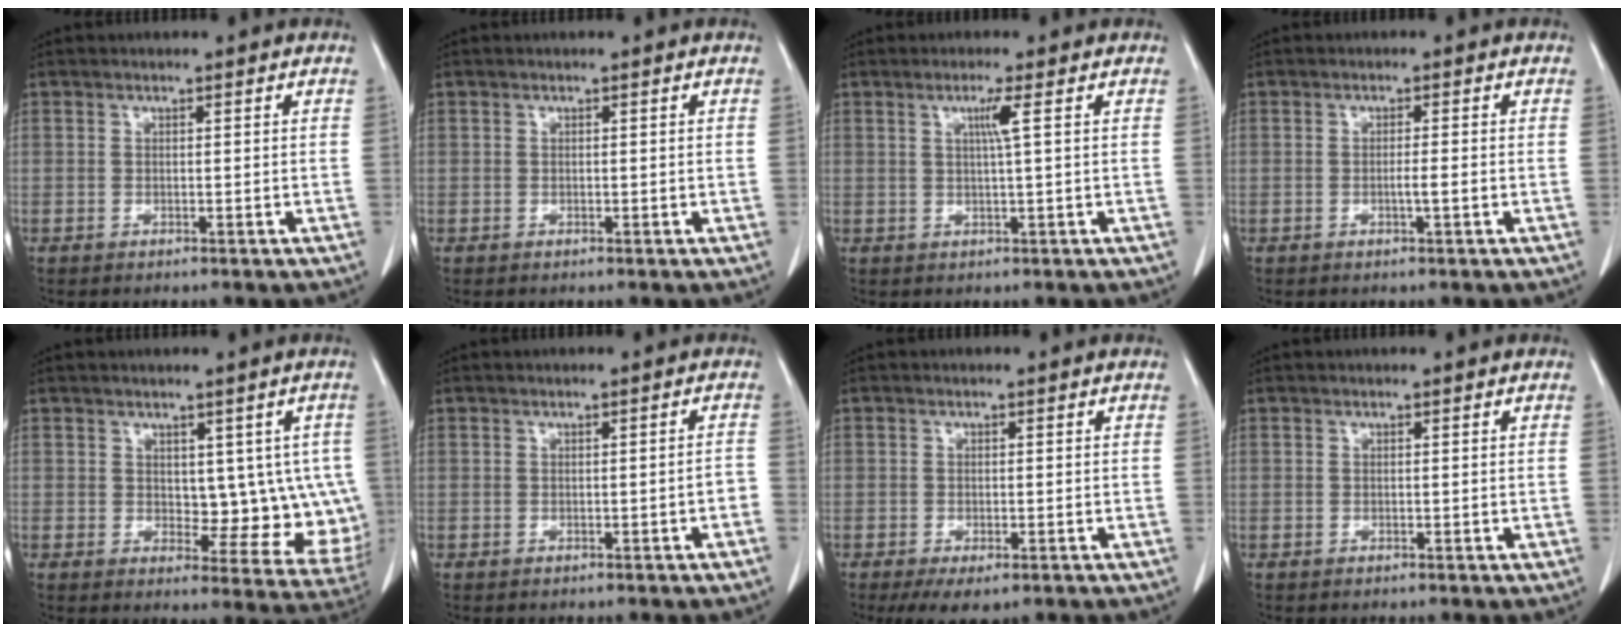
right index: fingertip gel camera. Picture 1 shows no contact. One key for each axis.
{"total": 0.0}
{"total": 2.6, "fx": 0.8, "fy": -0.7, "fz": 2.3, "tx": -0.046, "ty": -0.002, "tz": 0.016}
{"total": 1.7, "fx": -0.5, "fy": -0.1, "fz": 1.6, "tx": -0.029, "ty": -0.001, "tz": -0.008}
{"total": 9.2, "fx": 1.1, "fy": 5.3, "fz": 7.5, "tx": -0.064, "ty": 0.000, "tz": 0.024}
{"total": 1.2, "fx": -0.7, "fy": 0.2, "fz": 1.0, "tx": -0.008, "ty": 0.002, "tz": -0.008}
{"total": 4.0, "fx": -2.4, "fy": 1.9, "fz": 2.6, "tx": -0.039, "ty": -0.007, "tz": -0.031}
{"total": 0.0}